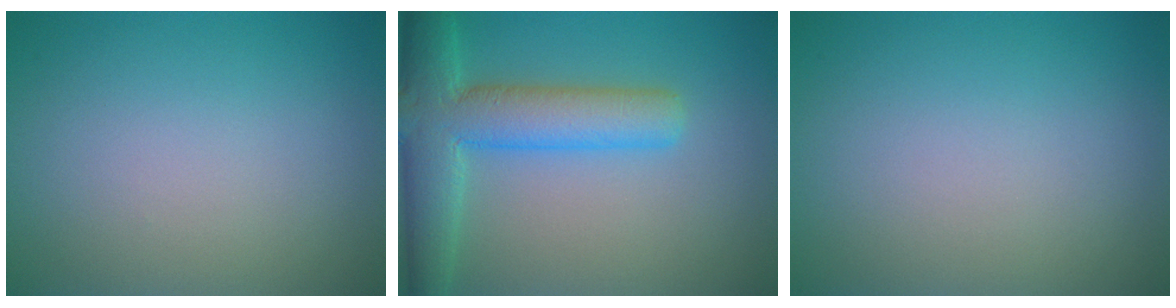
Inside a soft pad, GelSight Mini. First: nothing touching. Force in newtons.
{"total": 7.5, "press": 7.5, "slide": 0.2}
{"total": 0.0}